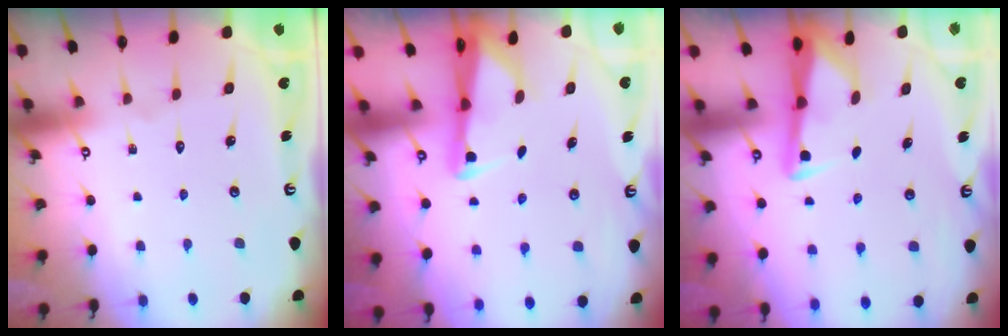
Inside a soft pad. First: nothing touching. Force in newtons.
{"total": 2.4, "press": 2.3, "slide": 0.5}
{"total": 3.1, "press": 3.1, "slide": 0.3}